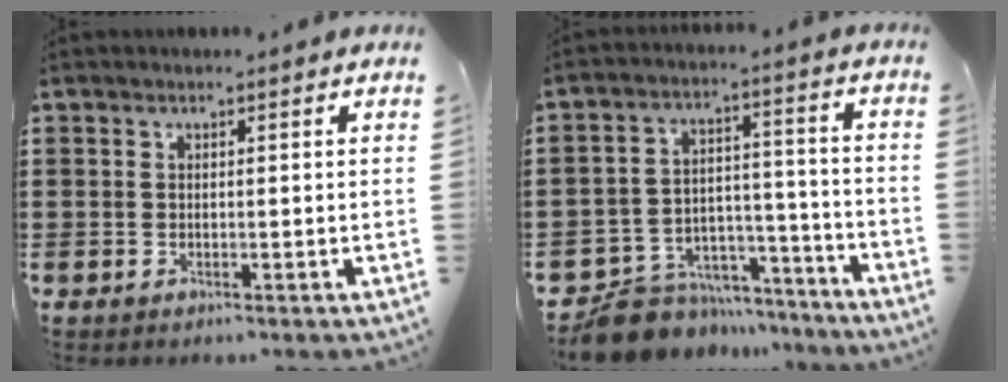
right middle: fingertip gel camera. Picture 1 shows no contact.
{"total": 8.7, "force": [-8.1, 3.0, 1.0], "torque": [-0.027, 0.023, -0.156]}